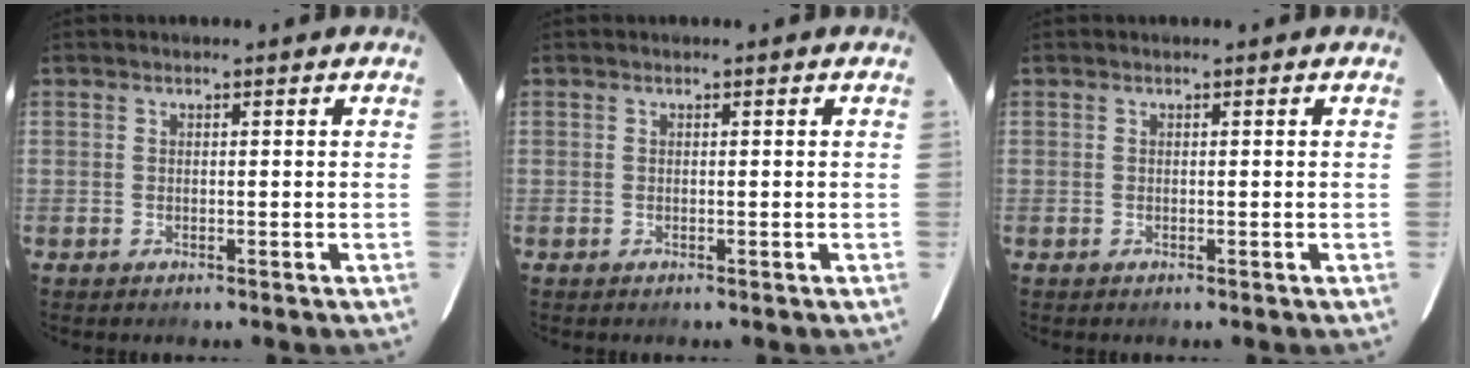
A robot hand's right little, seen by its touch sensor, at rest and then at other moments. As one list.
[{"total": 0.0}, {"total": 0.0}]